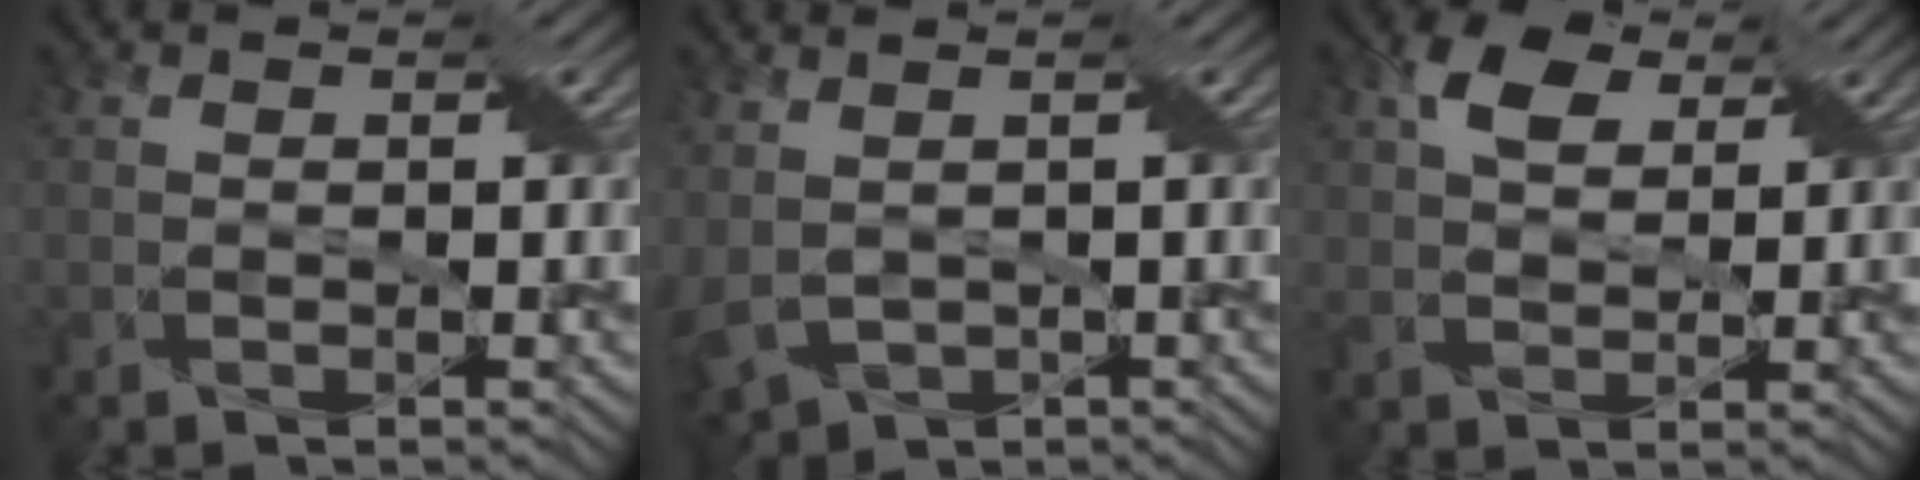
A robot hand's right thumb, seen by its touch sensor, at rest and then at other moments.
{"total": 4.8, "force": [-0.2, 2.8, 3.9], "torque": [-0.103, -0.010, 0.006]}
{"total": 5.3, "force": [2.6, 3.3, 3.2], "torque": [-0.067, 0.003, 0.041]}